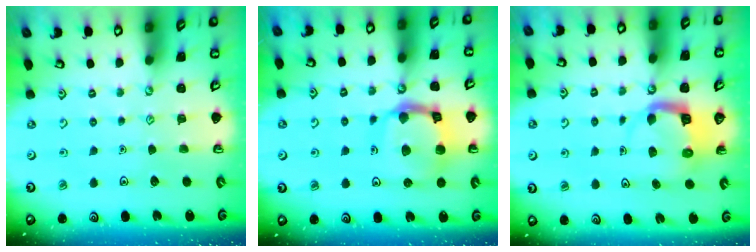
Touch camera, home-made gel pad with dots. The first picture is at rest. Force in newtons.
{"total": 14.9, "press": 14.8, "slide": 1.6}
{"total": 6.7, "press": 6.7, "slide": 0.1}